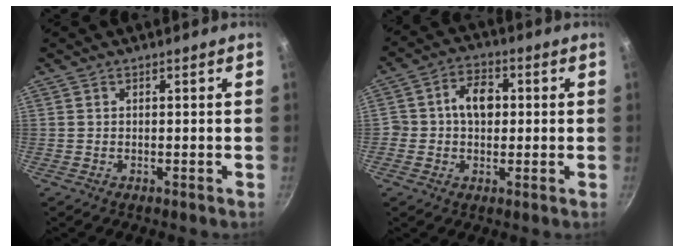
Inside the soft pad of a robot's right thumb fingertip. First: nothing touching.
{"total": 7.0, "force": [0.4, 5.5, 4.3], "torque": [-0.040, 0.011, -0.003]}